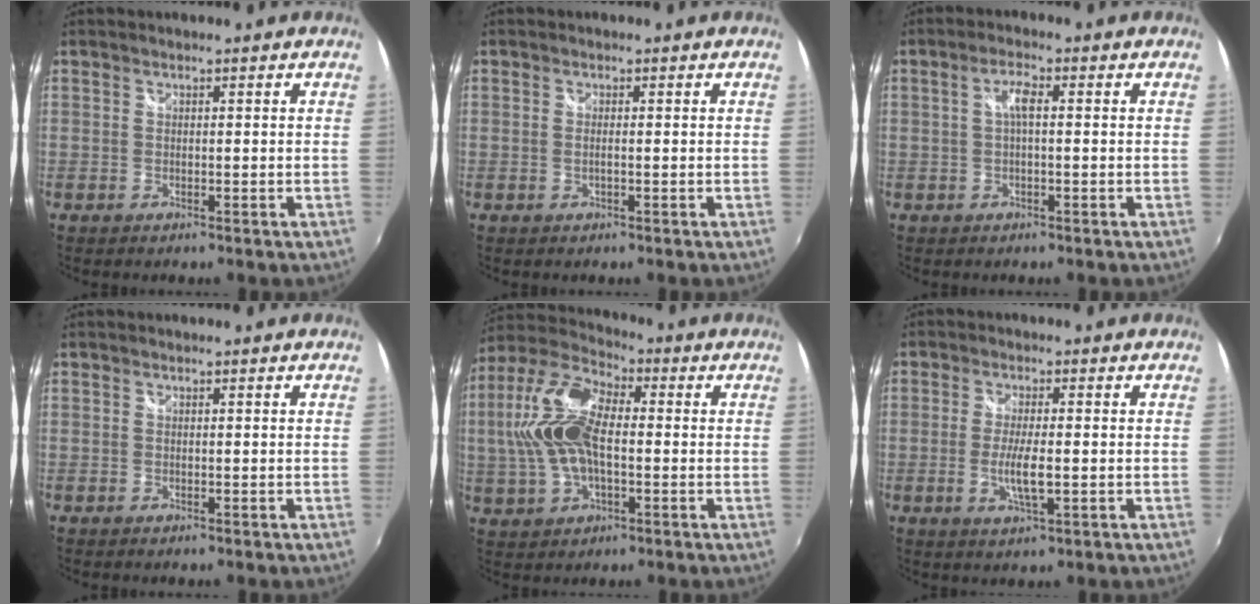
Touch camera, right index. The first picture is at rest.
{"total": 0.9, "force": [-0.2, 0.0, 0.9], "torque": [-0.017, 0.000, -0.005]}
{"total": 2.9, "force": [0.2, 0.7, 2.8], "torque": [-0.055, 0.007, 0.002]}
{"total": 0.0}
{"total": 14.8, "force": [0.0, 7.7, 12.7], "torque": [-0.267, 0.015, -0.002]}
{"total": 5.3, "force": [-1.1, 0.9, 5.1], "torque": [-0.099, -0.010, -0.019]}